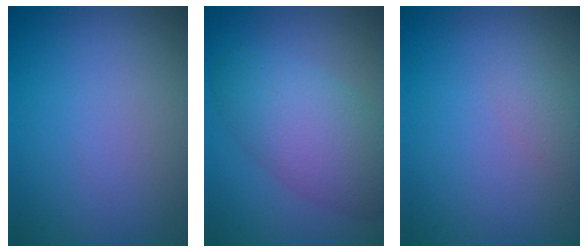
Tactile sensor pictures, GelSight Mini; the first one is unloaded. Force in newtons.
{"total": 6.4, "press": 6.4, "slide": 0.2}
{"total": 1.1, "press": 1.1, "slide": 0.0}